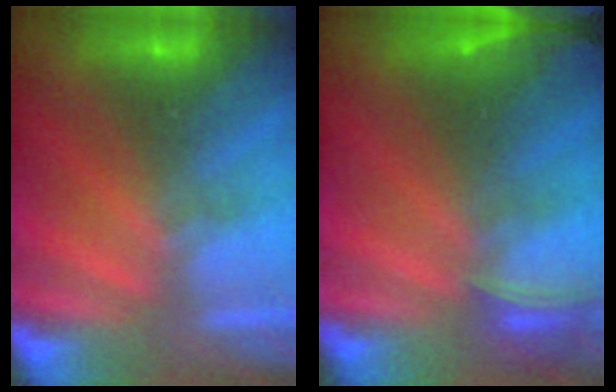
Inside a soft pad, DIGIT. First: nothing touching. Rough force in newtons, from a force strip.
{"total": 2.6}